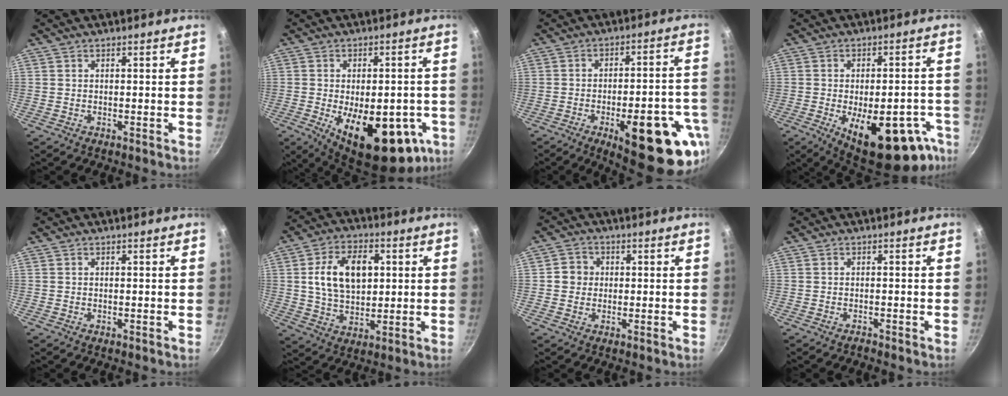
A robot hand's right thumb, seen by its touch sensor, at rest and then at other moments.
{"total": 22.1, "force": [-6.8, 10.8, 18.0], "torque": [-0.218, -0.002, -0.078]}
{"total": 22.4, "force": [-9.6, 8.1, 18.5], "torque": [-0.183, 0.027, -0.120]}
{"total": 22.0, "force": [-9.6, 10.0, 17.1], "torque": [-0.176, 0.016, -0.119]}
{"total": 0.0}
{"total": 13.5, "force": [2.5, 8.8, 10.0], "torque": [-0.148, 0.003, 0.042]}
{"total": 3.8, "force": [0.0, 3.6, 1.2], "torque": [0.003, 0.007, -0.008]}
{"total": 0.7, "force": [-0.7, 0.1, 0.2], "torque": [-0.005, 0.010, -0.008]}